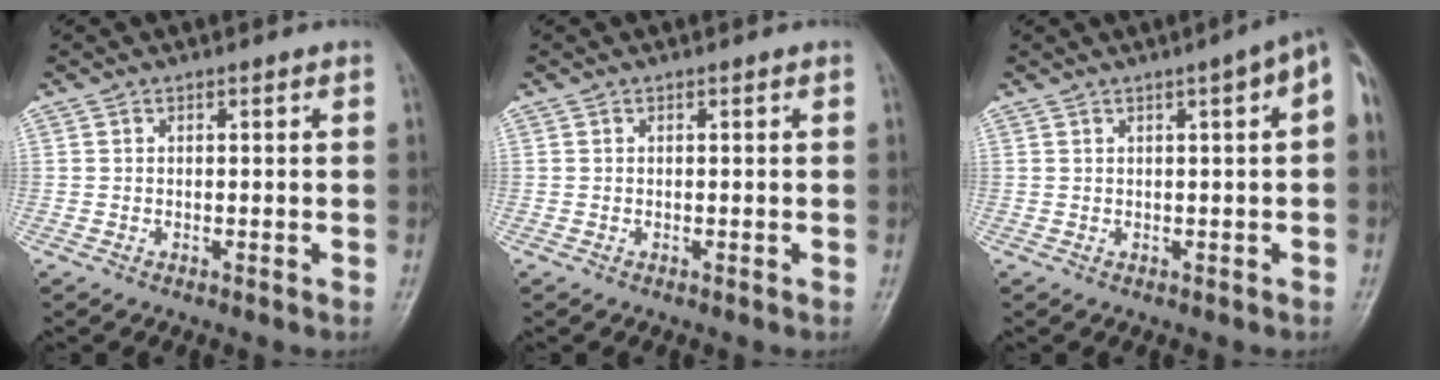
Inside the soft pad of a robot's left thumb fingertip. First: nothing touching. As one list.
[{"total": 0.0}, {"total": 5.4, "force": [1.2, 1.0, 5.2], "torque": [-0.056, 0.017, 0.007]}]